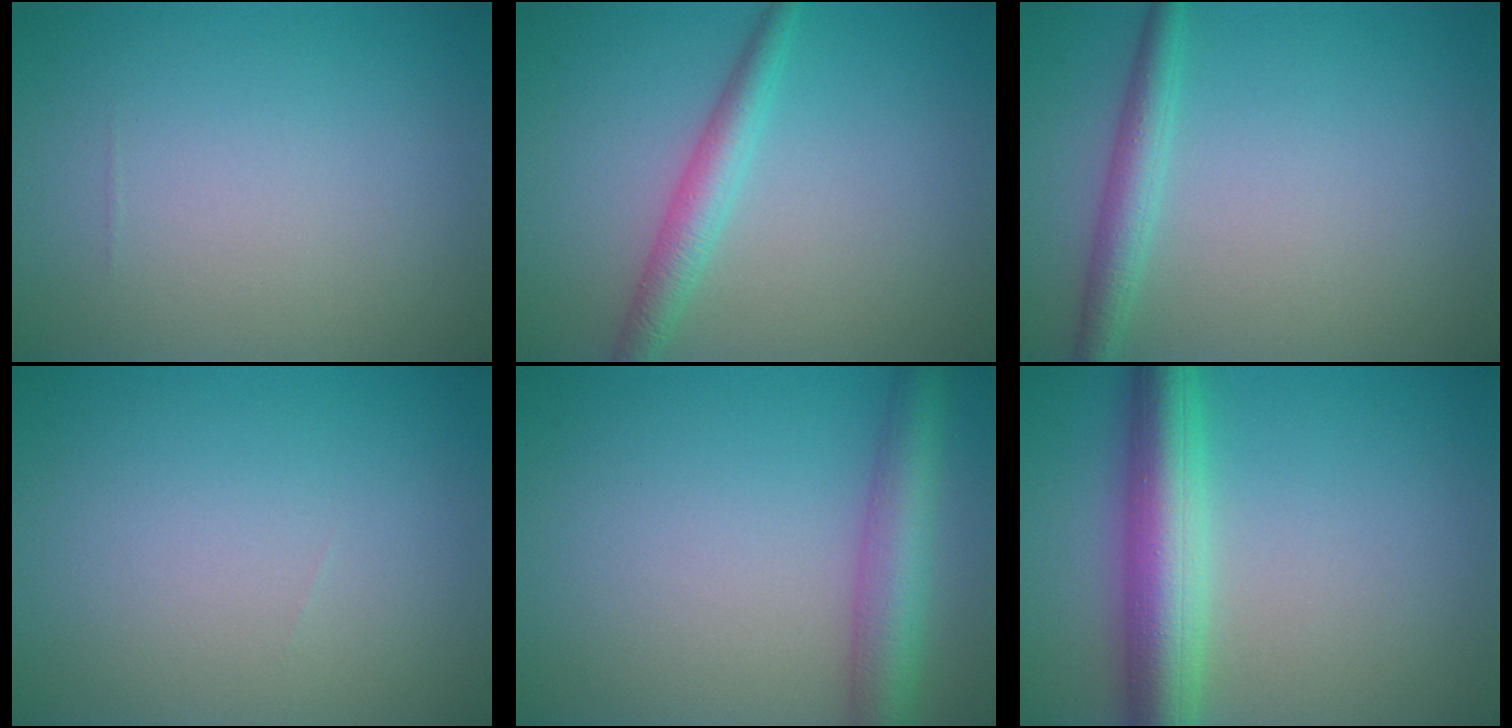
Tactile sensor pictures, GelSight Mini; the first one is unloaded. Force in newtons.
{"total": 2.8, "press": 2.8, "slide": 0.1}
{"total": 2.5, "press": 2.5, "slide": 0.1}
{"total": 0.0}
{"total": 4.9, "press": 4.9, "slide": 0.2}
{"total": 6.8, "press": 6.8, "slide": 0.2}